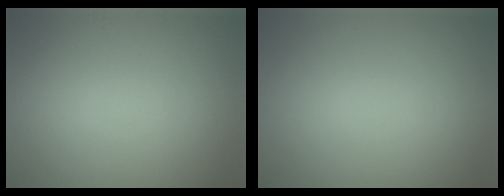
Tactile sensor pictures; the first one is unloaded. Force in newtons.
{"total": 0.0}